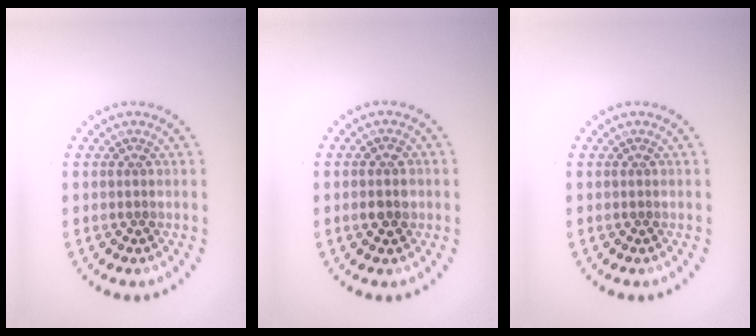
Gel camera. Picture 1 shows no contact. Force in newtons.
{"total": 1.8, "press": 1.8, "slide": 0.1}
{"total": 0.0}